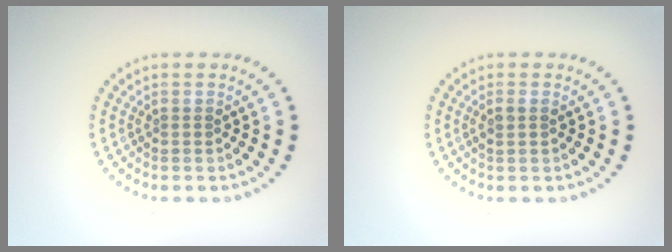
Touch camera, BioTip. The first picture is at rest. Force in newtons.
{"total": 1.1, "press": 1.0, "slide": 0.4}